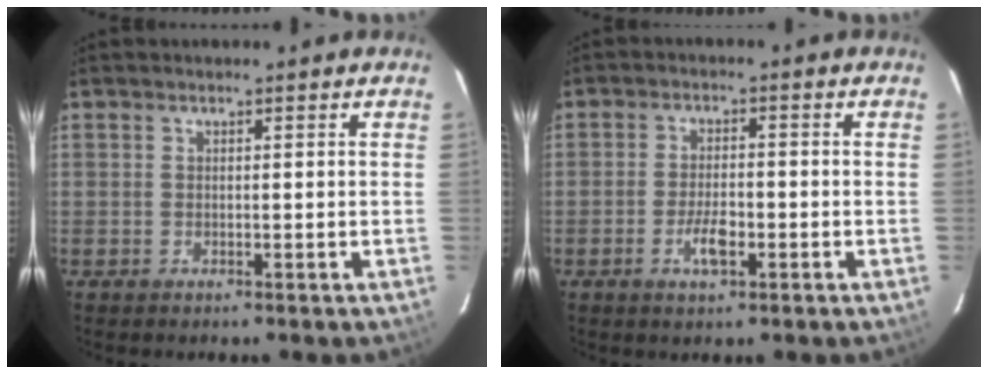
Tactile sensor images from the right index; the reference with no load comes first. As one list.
[{"total": 4.7, "force": [-2.0, 1.8, 3.8], "torque": [-0.078, -0.001, -0.035]}]